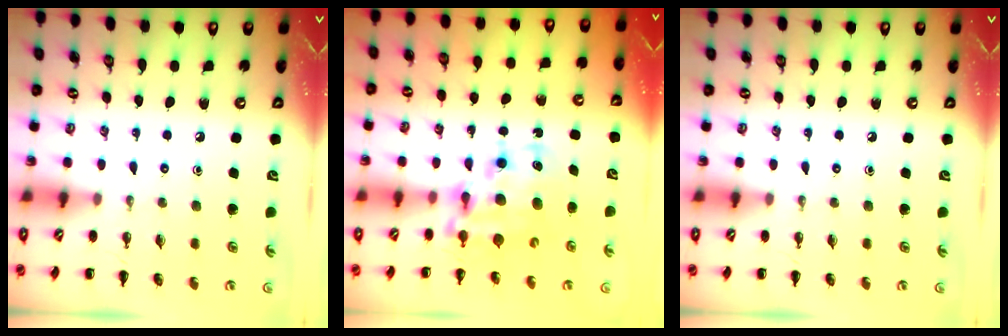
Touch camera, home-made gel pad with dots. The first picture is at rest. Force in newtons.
{"total": 9.2, "press": 8.9, "slide": 2.3}
{"total": 0.0}